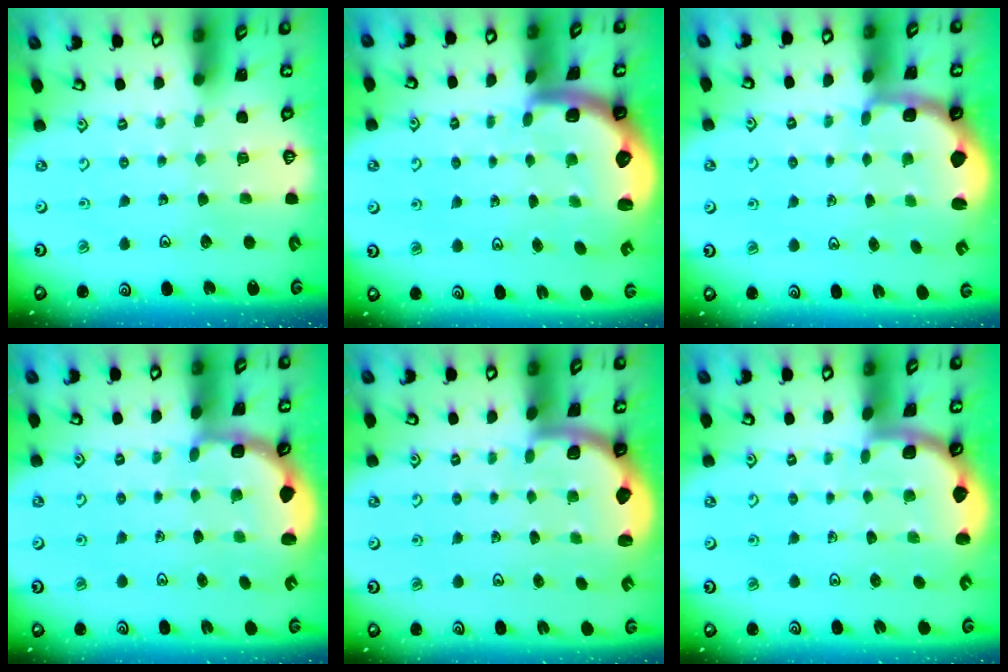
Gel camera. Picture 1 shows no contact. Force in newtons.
{"total": 2.9, "press": 2.6, "slide": 1.4}
{"total": 2.5, "press": 1.2, "slide": 2.1}
{"total": 3.0, "press": 2.0, "slide": 2.2}
{"total": 1.9, "press": 1.8, "slide": 0.5}
{"total": 1.7, "press": 1.7, "slide": 0.0}